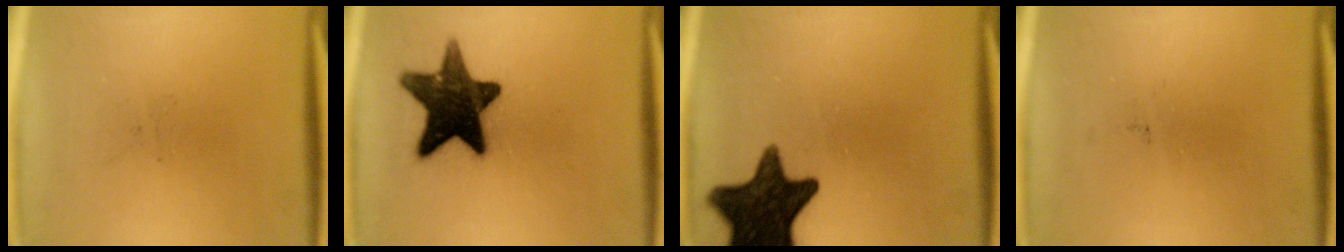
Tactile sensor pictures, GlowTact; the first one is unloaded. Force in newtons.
{"total": 15.0}
{"total": 15.5}
{"total": 0.0}